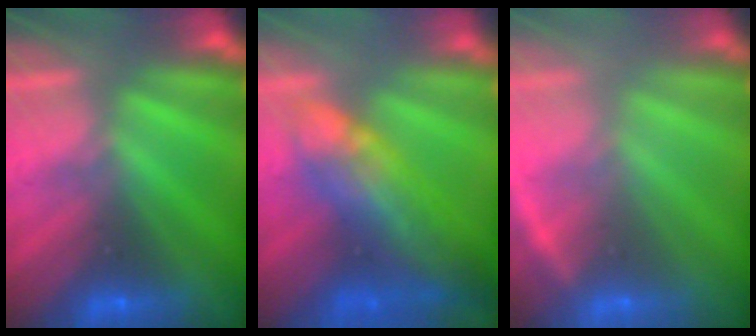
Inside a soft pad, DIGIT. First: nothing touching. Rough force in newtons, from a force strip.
{"total": 9.4}
{"total": 2.3}